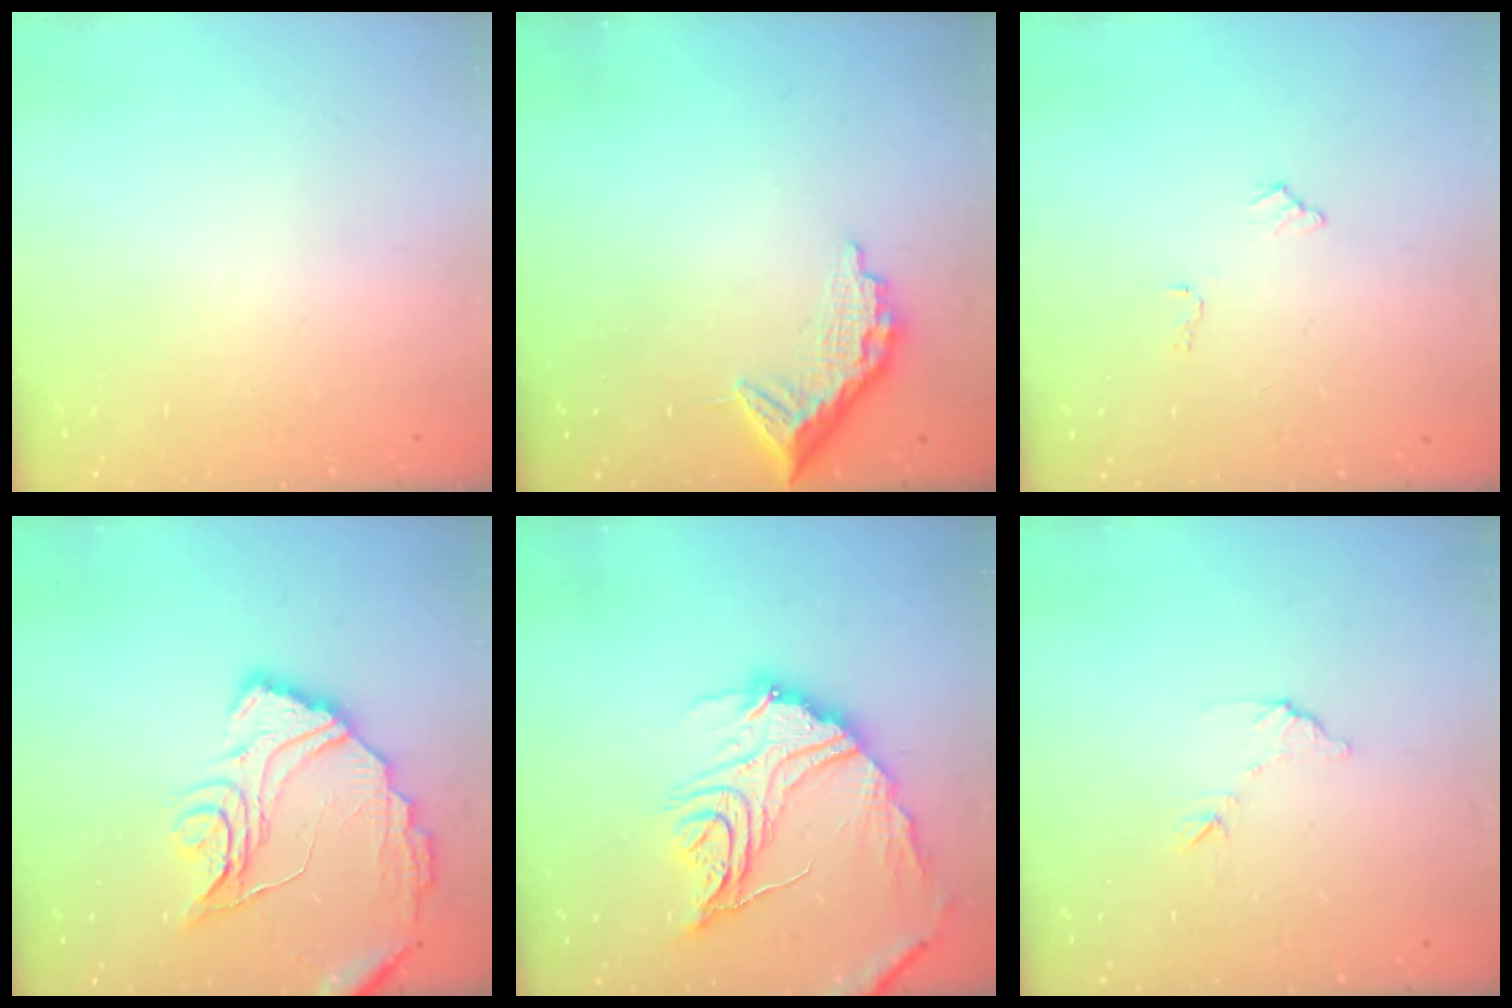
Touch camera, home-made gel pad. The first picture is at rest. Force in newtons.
{"total": 9.9, "press": 9.9, "slide": 0.7}
{"total": 6.5, "press": 6.4, "slide": 0.4}
{"total": 17.4, "press": 17.3, "slide": 1.4}
{"total": 20.1, "press": 20.0, "slide": 1.3}
{"total": 7.2, "press": 7.2, "slide": 0.4}